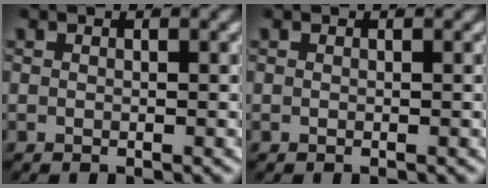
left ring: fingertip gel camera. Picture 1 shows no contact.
{"total": 0.0}